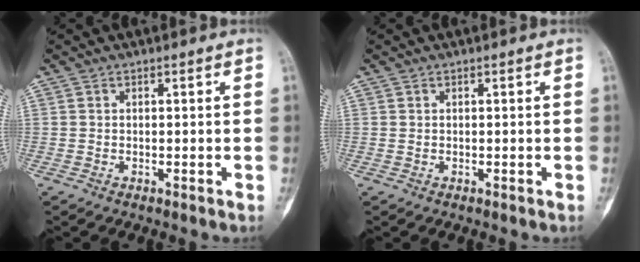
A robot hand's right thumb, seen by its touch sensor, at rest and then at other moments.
{"total": 0.0}